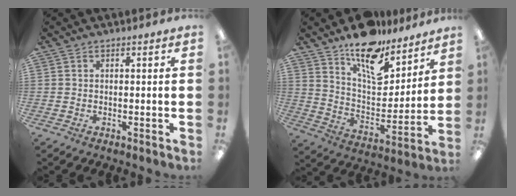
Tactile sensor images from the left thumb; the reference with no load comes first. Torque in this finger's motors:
{"motor_torque": [0.96, 0.23, 1.20, -1.38, 0.11]}